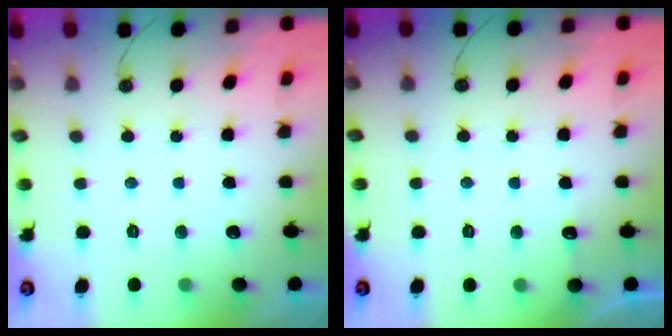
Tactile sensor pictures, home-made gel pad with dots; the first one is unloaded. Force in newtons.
{"total": 2.8, "press": 2.8, "slide": 0.4}